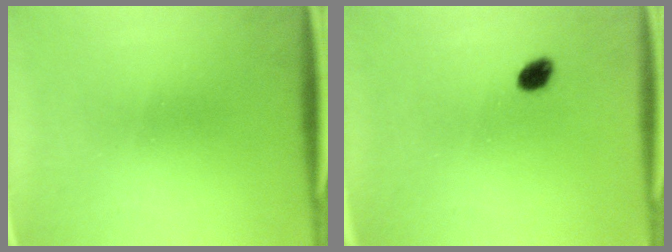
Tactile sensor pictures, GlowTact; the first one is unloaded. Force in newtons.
{"total": 2.4}